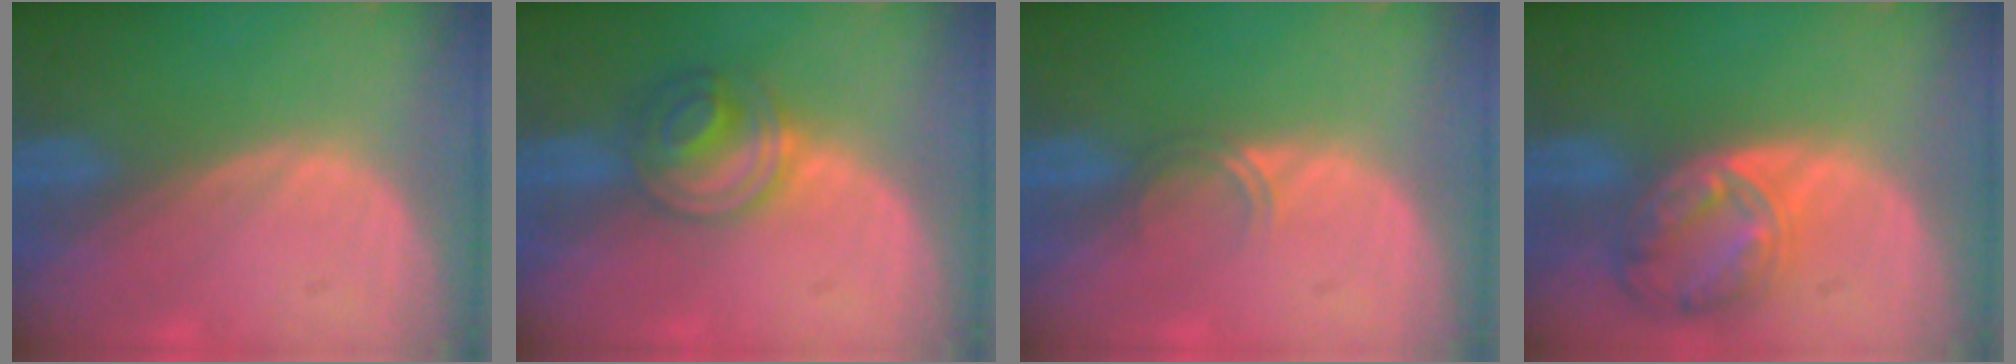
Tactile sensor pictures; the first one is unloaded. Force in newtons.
{"total": 6.0, "press": 5.4, "slide": 2.6}
{"total": 1.7, "press": 1.4, "slide": 1.0}
{"total": 8.2, "press": 7.0, "slide": 4.2}